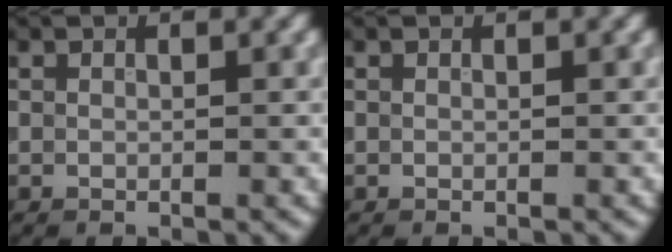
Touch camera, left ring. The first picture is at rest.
{"total": 0.0}